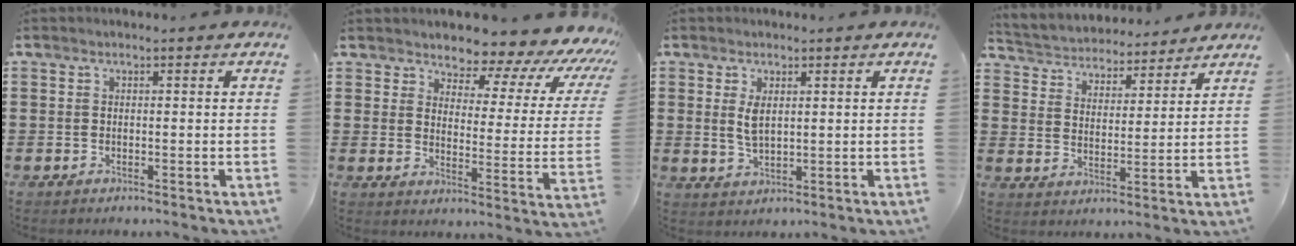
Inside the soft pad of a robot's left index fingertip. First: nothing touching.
{"total": 5.0, "force": [4.4, 2.0, 1.4], "torque": [-0.040, -0.037, 0.068]}
{"total": 3.2, "force": [1.1, 1.6, 2.5], "torque": [-0.056, 0.005, 0.018]}
{"total": 3.9, "force": [3.9, 0.5, -0.4], "torque": [-0.016, -0.030, 0.064]}